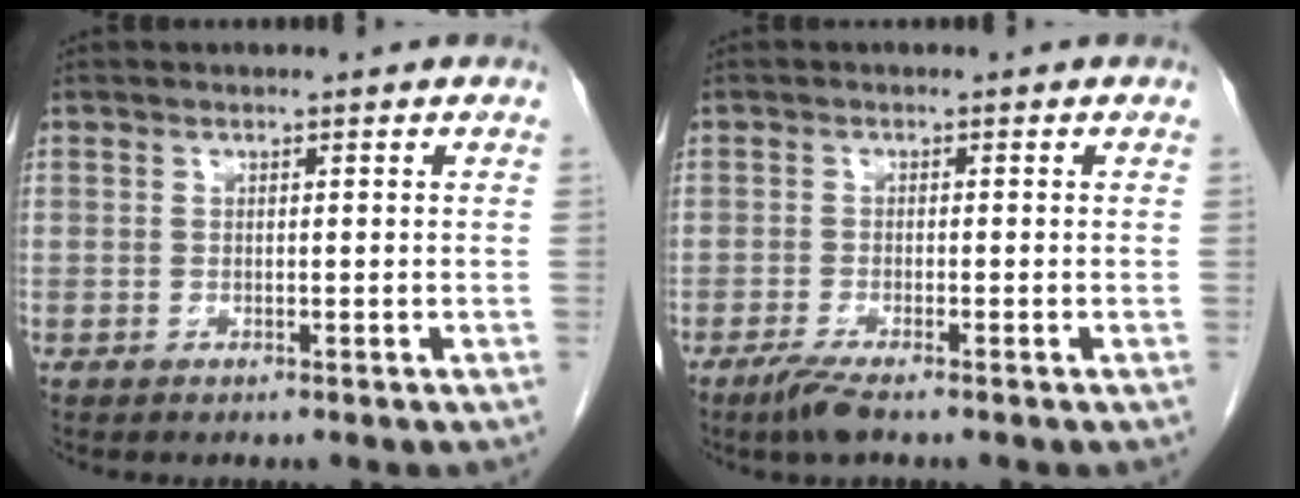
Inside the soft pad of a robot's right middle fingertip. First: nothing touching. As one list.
[{"total": 3.1, "force": [-2.2, 0.1, 2.1], "torque": [-0.049, -0.009, -0.046]}]